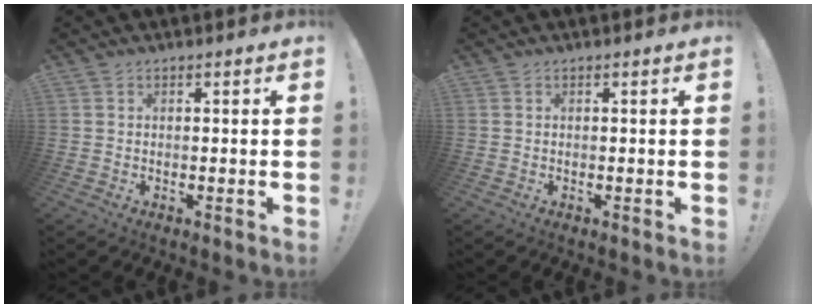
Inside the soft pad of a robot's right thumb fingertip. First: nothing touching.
{"total": 0.0}